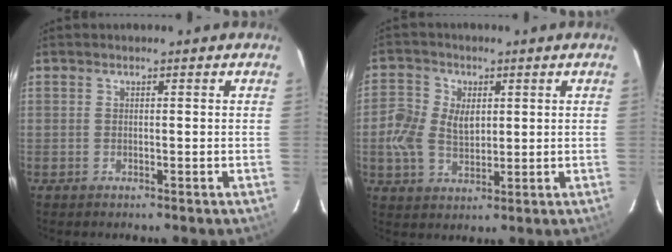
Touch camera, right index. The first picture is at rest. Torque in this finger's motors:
{"motor_torque": [0.26, -0.09, 0.49, 0.10]}